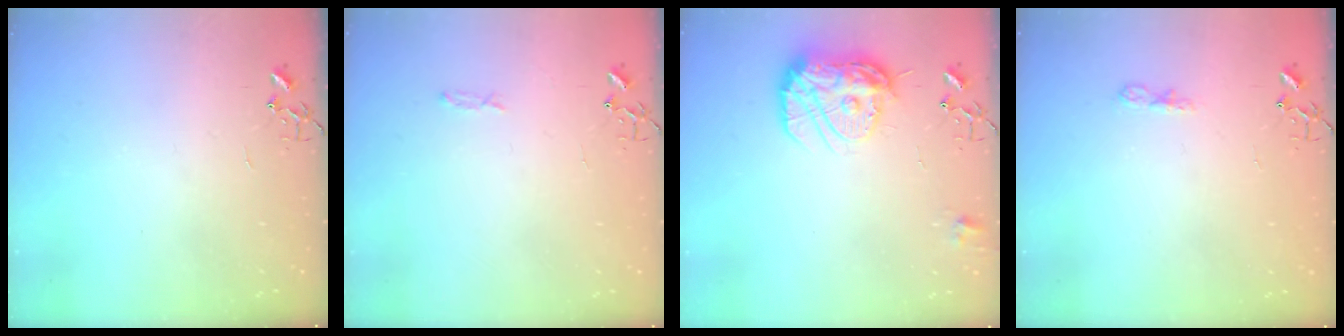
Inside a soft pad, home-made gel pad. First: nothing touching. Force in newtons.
{"total": 3.4, "press": 3.4, "slide": 0.5}
{"total": 15.7, "press": 15.7, "slide": 1.4}
{"total": 5.1, "press": 5.1, "slide": 0.6}